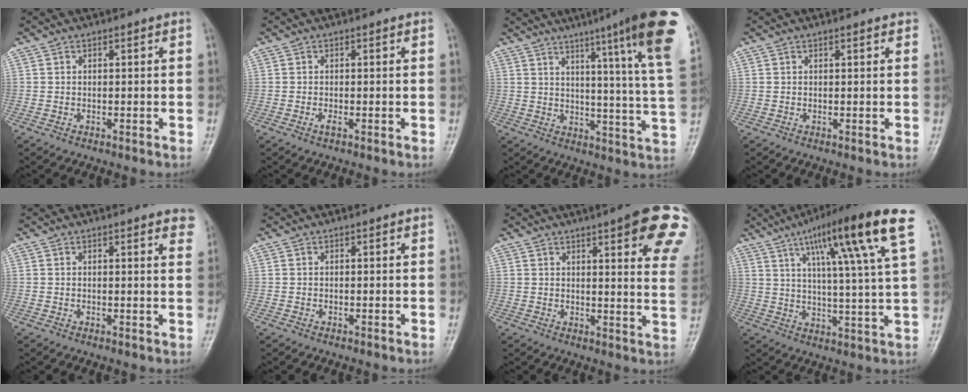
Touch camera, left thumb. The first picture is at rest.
{"total": 1.0, "force": [-0.3, 0.2, 0.9], "torque": [-0.016, 0.003, -0.004]}
{"total": 22.3, "force": [13.4, 0.8, 17.8], "torque": [-0.222, -0.067, 0.164]}
{"total": 1.0, "force": [0.7, 0.3, 0.7], "torque": [-0.009, -0.001, 0.006]}
{"total": 5.0, "force": [3.8, 1.3, 3.0], "torque": [-0.017, -0.007, 0.031]}
{"total": 0.0}
{"total": 17.3, "force": [9.3, 3.6, 14.1], "torque": [-0.154, -0.031, 0.103]}
{"total": 18.9, "force": [9.2, 1.5, 16.4], "torque": [-0.248, -0.020, 0.135]}